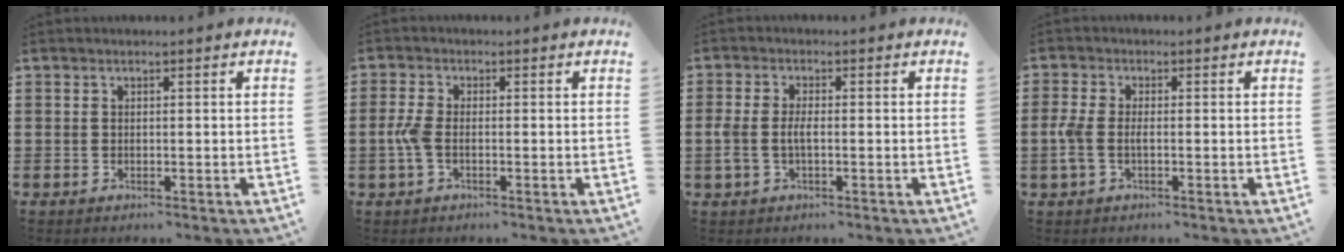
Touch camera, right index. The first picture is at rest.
{"total": 3.3, "force": [-0.8, 1.3, 2.9], "torque": [-0.081, -0.007, -0.023]}
{"total": 2.7, "force": [-0.6, 1.0, 2.5], "torque": [-0.060, -0.002, -0.016]}
{"total": 2.6, "force": [-0.7, 1.0, 2.3], "torque": [-0.063, -0.005, -0.020]}